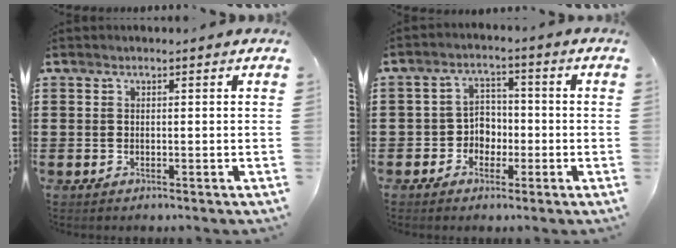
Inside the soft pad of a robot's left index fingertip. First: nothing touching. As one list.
[{"total": 3.9, "force": [-1.8, 3.3, 1.1], "torque": [-0.033, 0.011, -0.040]}]